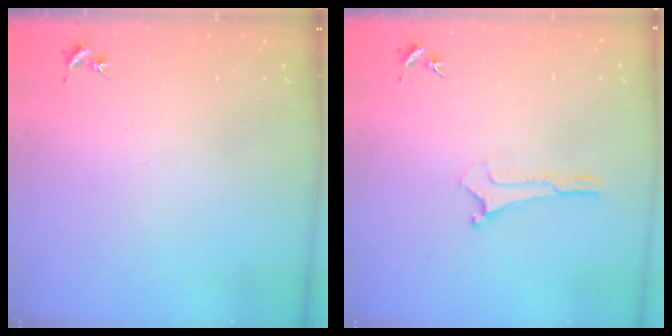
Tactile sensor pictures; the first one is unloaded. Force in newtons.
{"total": 0.0}